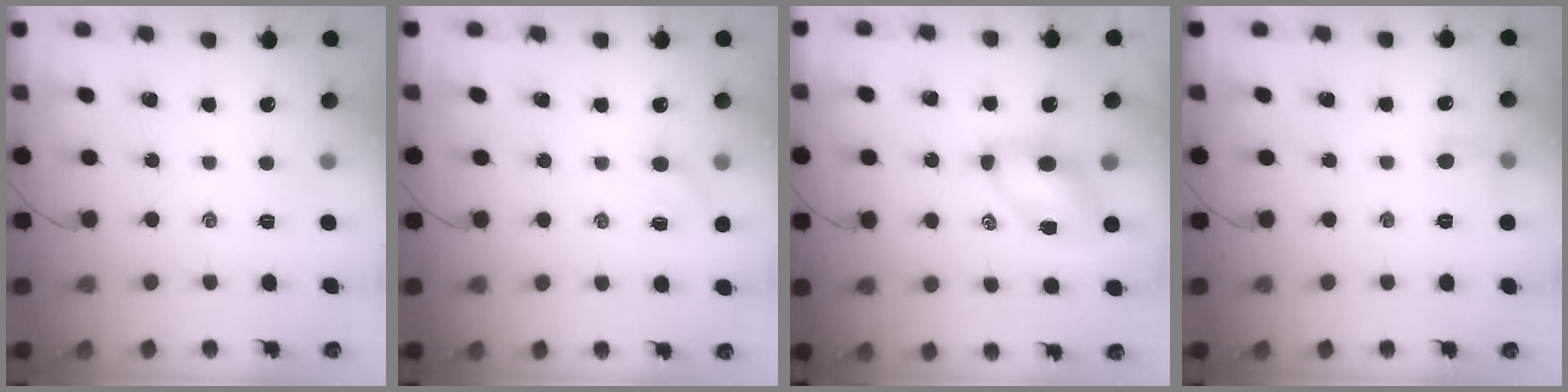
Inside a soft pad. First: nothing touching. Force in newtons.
{"total": 3.4, "press": 3.2, "slide": 1.1}
{"total": 7.5, "press": 7.4, "slide": 1.4}
{"total": 5.4, "press": 5.1, "slide": 1.6}